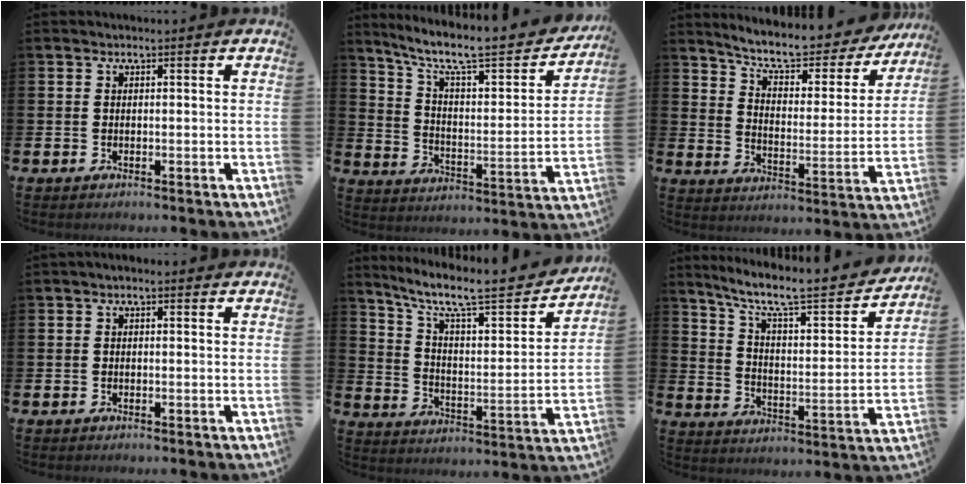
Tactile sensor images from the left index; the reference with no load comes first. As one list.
[{"total": 9.3, "force": [7.4, 2.2, 5.2], "torque": [-0.119, -0.058, 0.117]}, {"total": 8.1, "force": [7.3, 1.7, 3.1], "torque": [-0.081, -0.054, 0.120]}, {"total": 0.6, "force": [-0.3, 0.3, 0.4], "torque": [-0.006, 0.003, -0.007]}, {"total": 9.5, "force": [7.7, 2.1, 5.2], "torque": [-0.120, -0.057, 0.122]}, {"total": 8.8, "force": [7.4, 1.7, 4.5], "torque": [-0.106, -0.058, 0.117]}]